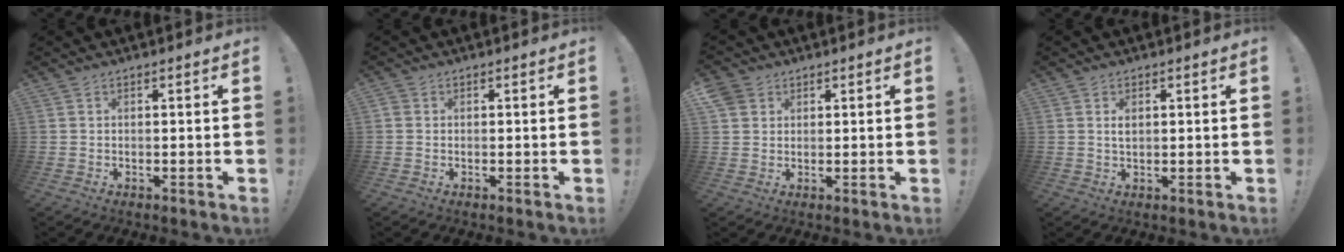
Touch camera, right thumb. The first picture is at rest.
{"total": 1.0, "force": [0.0, 0.9, 0.3], "torque": [-0.010, 0.004, 0.002]}
{"total": 4.3, "force": [2.2, 3.4, 1.2], "torque": [-0.020, -0.006, 0.044]}
{"total": 1.9, "force": [0.5, 1.2, 1.3], "torque": [-0.023, 0.003, 0.007]}